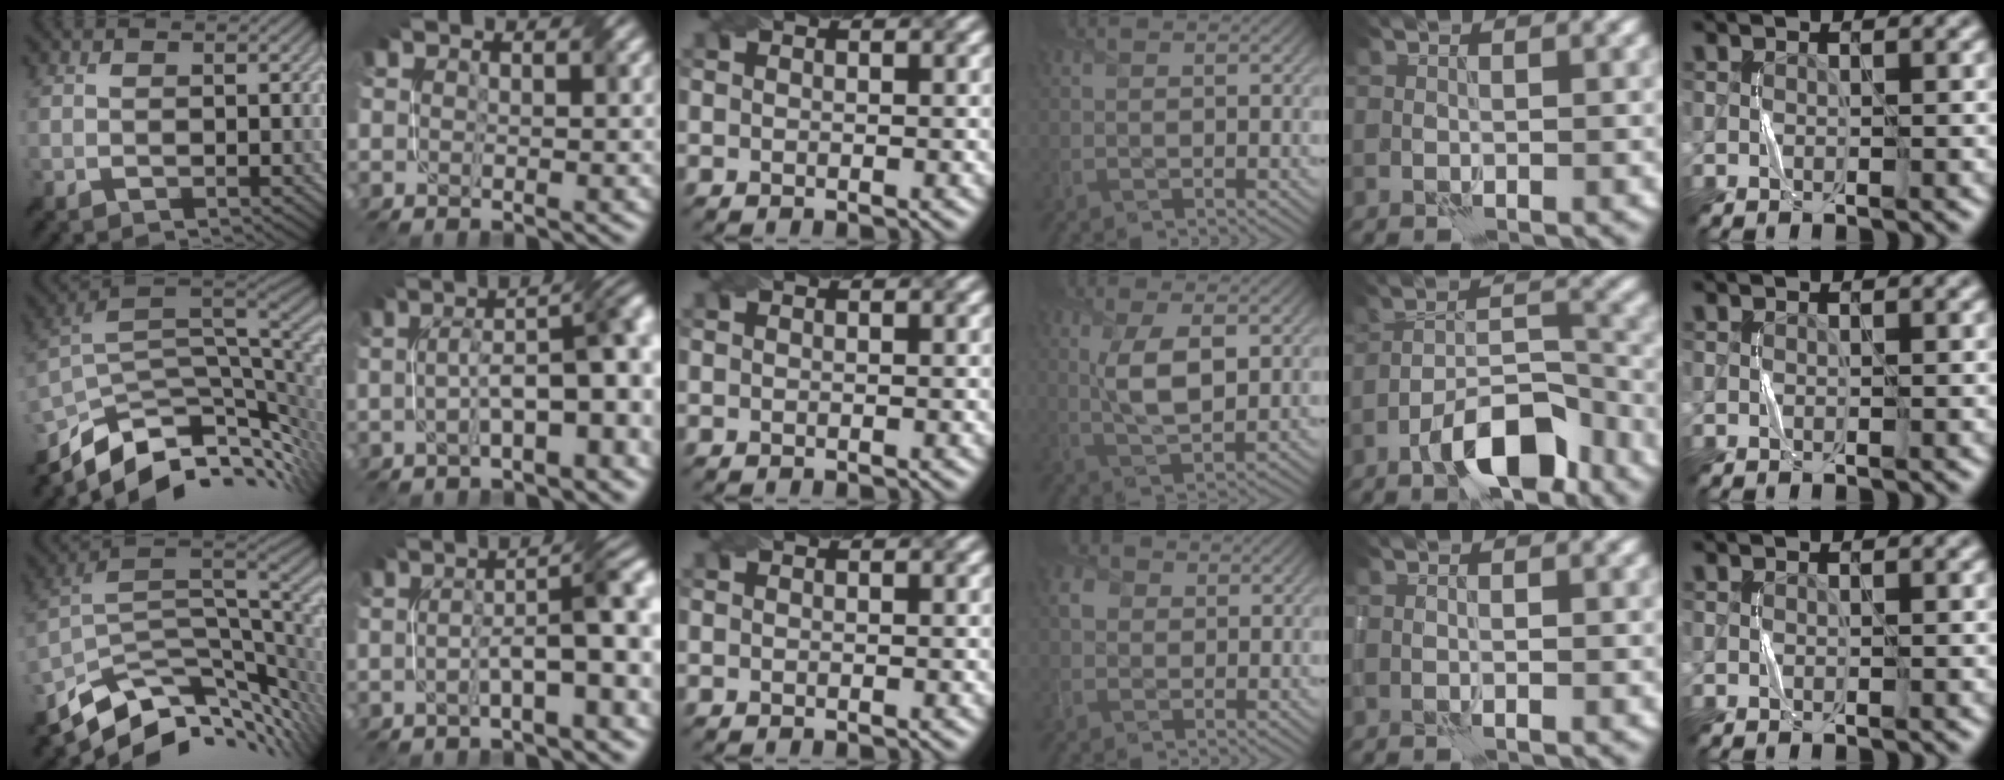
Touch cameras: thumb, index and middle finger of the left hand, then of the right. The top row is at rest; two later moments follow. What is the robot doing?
{"motion": "twist", "object": "screw"}